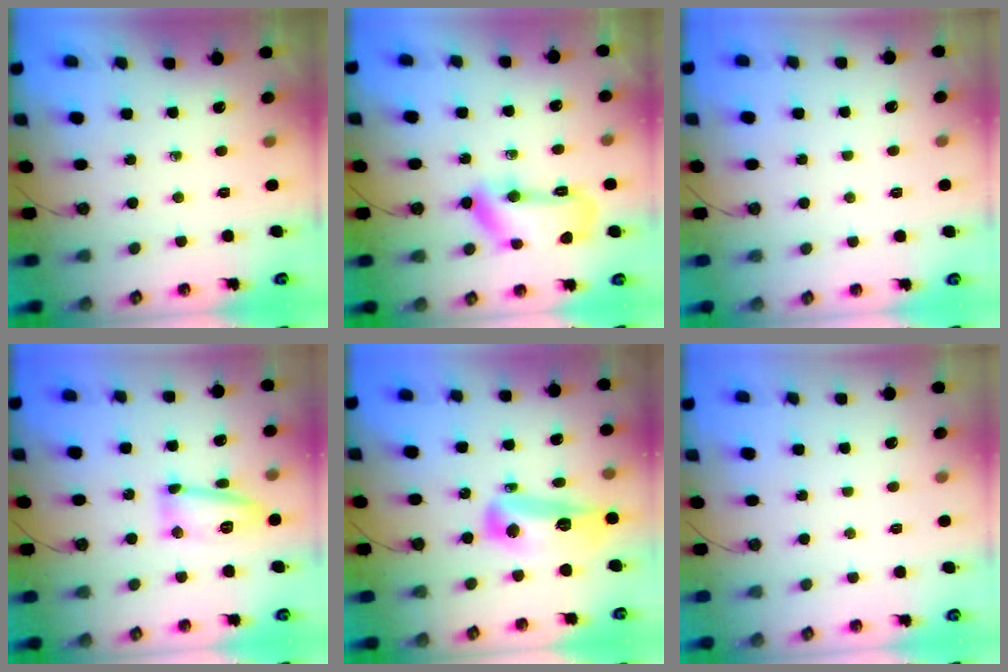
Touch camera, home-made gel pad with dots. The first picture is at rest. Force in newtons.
{"total": 14.3, "press": 14.2, "slide": 1.3}
{"total": 1.1, "press": 1.1, "slide": 0.1}
{"total": 13.5, "press": 13.5, "slide": 0.8}
{"total": 13.7, "press": 13.6, "slide": 1.5}
{"total": 1.8, "press": 1.7, "slide": 0.6}